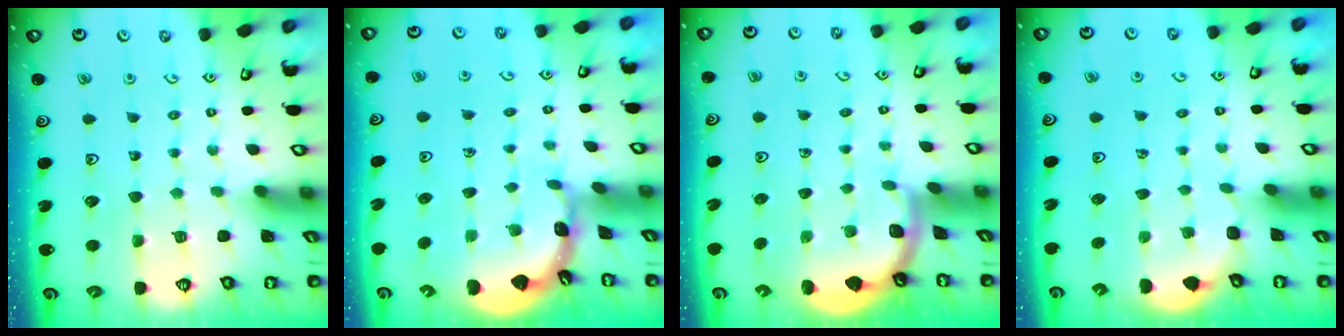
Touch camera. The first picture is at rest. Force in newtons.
{"total": 1.6, "press": 1.6, "slide": 0.2}
{"total": 1.8, "press": 1.8, "slide": 0.2}
{"total": 2.4, "press": 1.0, "slide": 2.1}